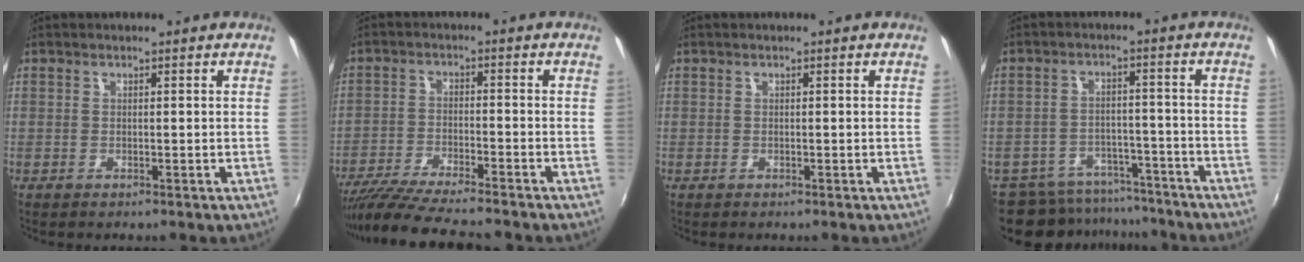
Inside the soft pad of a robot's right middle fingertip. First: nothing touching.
{"total": 13.0, "force": [-11.6, 0.7, 5.9], "torque": [-0.128, -0.027, -0.198]}
{"total": 0.0}
{"total": 16.7, "force": [-14.3, 7.1, 4.9], "torque": [-0.124, 0.017, -0.195]}